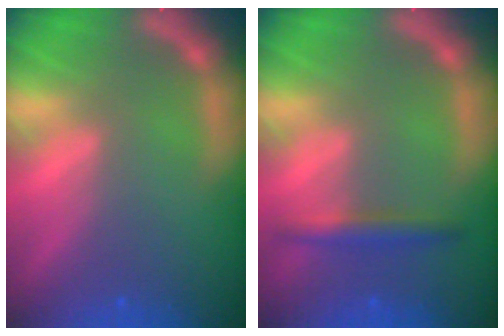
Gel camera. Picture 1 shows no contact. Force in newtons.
{"total": 2.4}